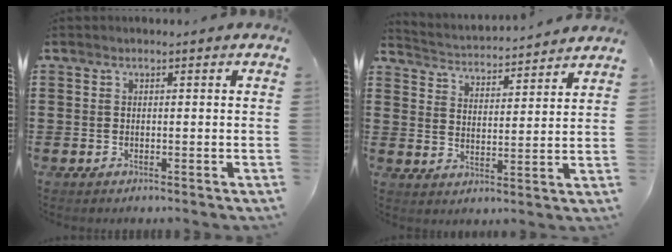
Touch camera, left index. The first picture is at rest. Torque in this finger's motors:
{"motor_torque": [0.26, 0.36, -0.12, 0.01]}